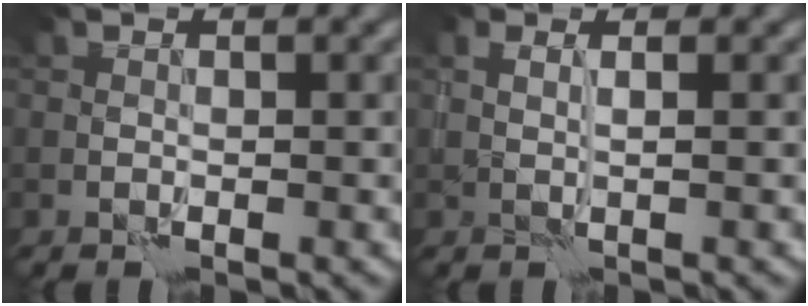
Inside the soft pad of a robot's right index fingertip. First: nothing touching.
{"total": 1.4, "force": [0.9, 0.3, 1.0], "torque": [-0.018, -0.002, 0.014]}